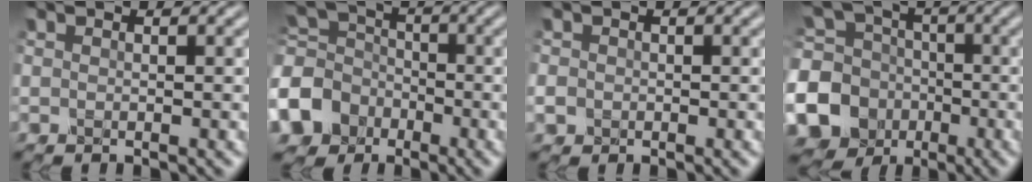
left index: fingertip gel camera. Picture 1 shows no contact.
{"total": 9.1, "force": [-4.1, 7.6, 2.9], "torque": [-0.089, -0.016, -0.101]}
{"total": 1.3, "force": [-0.3, 1.2, 0.4], "torque": [-0.006, -0.004, -0.011]}
{"total": 17.7, "force": [-5.9, 16.1, 4.6], "torque": [-0.142, -0.027, -0.128]}